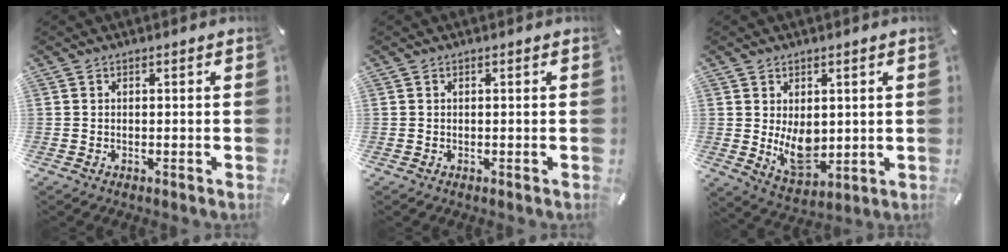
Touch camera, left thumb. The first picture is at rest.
{"total": 0.0}
{"total": 9.3, "force": [0.5, 6.4, 6.7], "torque": [-0.102, -0.012, 0.014]}